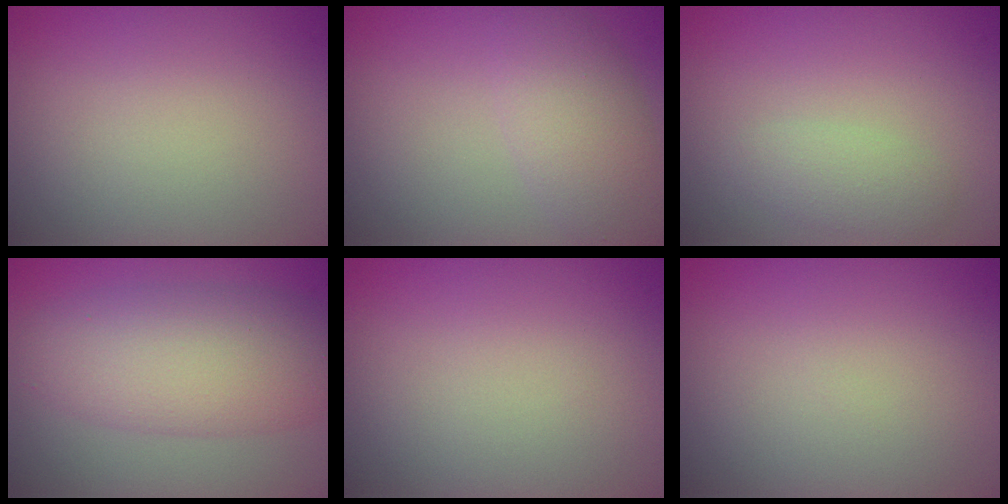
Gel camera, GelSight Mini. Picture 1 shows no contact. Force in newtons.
{"total": 3.9, "press": 3.9, "slide": 0.2}
{"total": 1.7, "press": 1.7, "slide": 0.1}
{"total": 7.2, "press": 7.2, "slide": 0.1}
{"total": 0.0}
{"total": 0.0}